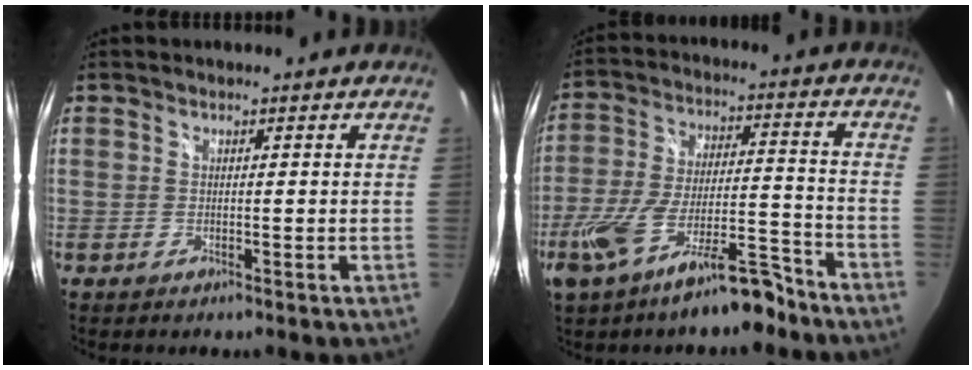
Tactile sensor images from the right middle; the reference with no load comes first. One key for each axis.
{"total": 15.5, "fx": -10.9, "fy": 3.9, "fz": 10.3, "tx": -0.201, "ty": -0.017, "tz": -0.178}